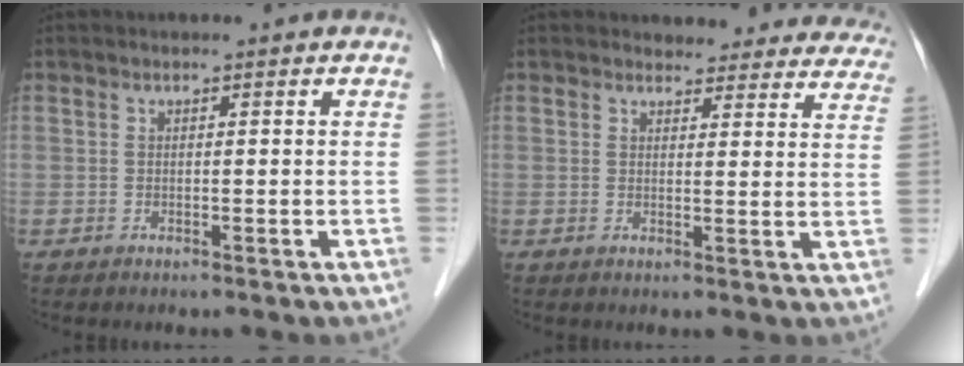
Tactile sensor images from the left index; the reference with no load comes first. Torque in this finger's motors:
{"motor_torque": [0.97, -1.17, 0.15, 0.00]}